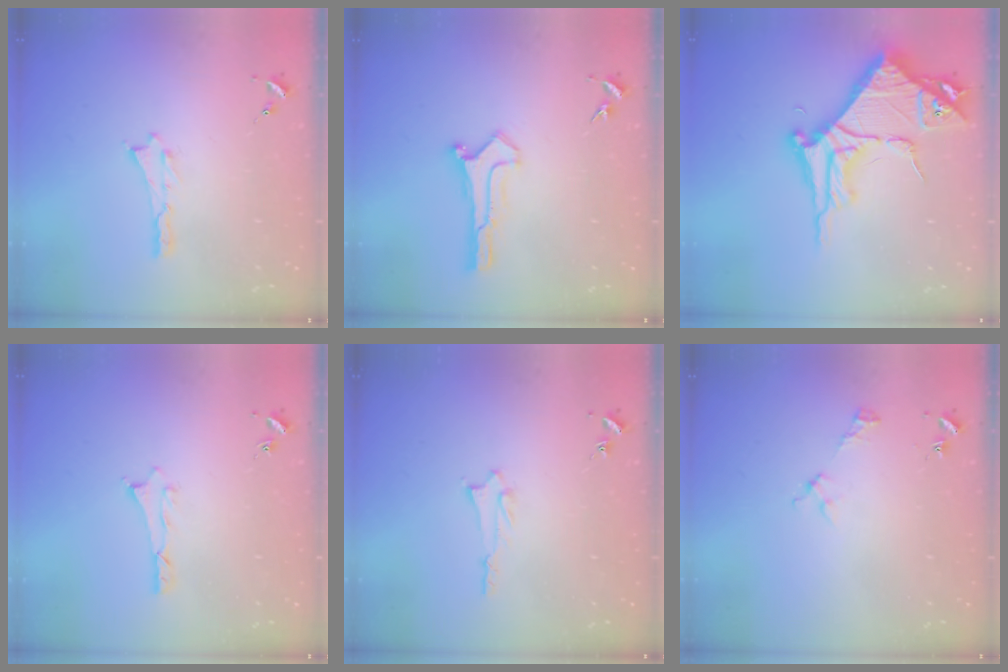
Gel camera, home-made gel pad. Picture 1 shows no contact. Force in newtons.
{"total": 0.0}
{"total": 8.4, "press": 8.4, "slide": 0.9}
{"total": 0.6, "press": 0.5, "slide": 0.2}
{"total": 1.4, "press": 1.4, "slide": 0.2}
{"total": 2.2, "press": 2.2, "slide": 0.3}